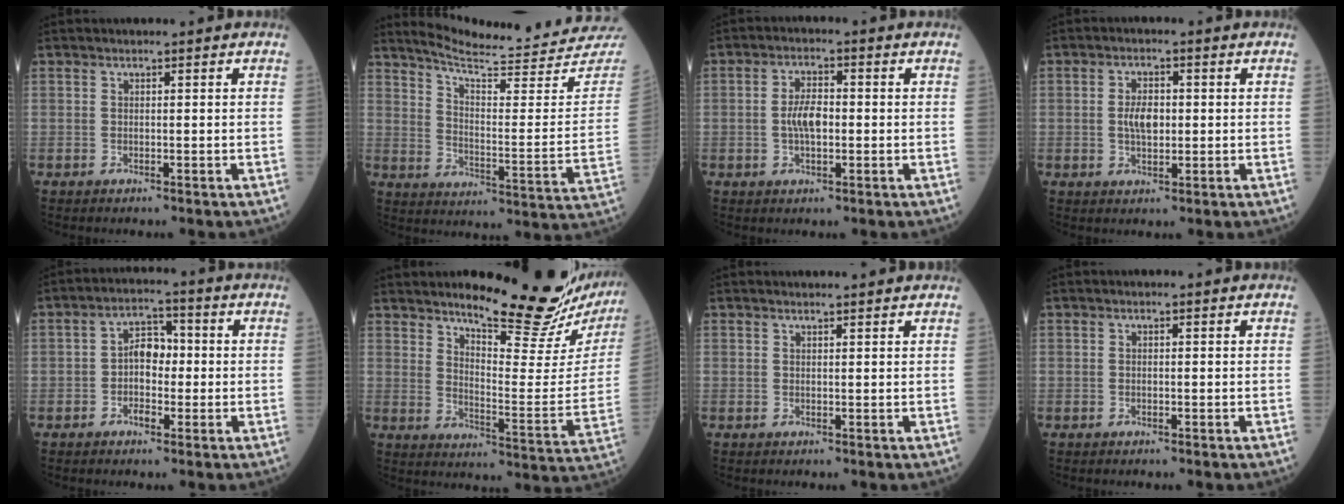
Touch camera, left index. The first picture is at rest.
{"total": 21.5, "force": [20.9, -0.4, 5.2], "torque": [-0.088, -0.112, 0.271]}
{"total": 4.4, "force": [-0.5, 1.8, 4.0], "torque": [-0.083, 0.005, -0.010]}
{"total": 3.8, "force": [0.0, 2.0, 3.3], "torque": [-0.066, 0.005, 0.002]}
{"total": 5.1, "force": [-0.6, 3.2, 3.9], "torque": [-0.069, 0.021, -0.013]}
{"total": 20.7, "force": [18.2, 1.7, 9.7], "torque": [-0.137, -0.088, 0.236]}
{"total": 3.7, "force": [3.5, 0.2, 1.1], "torque": [-0.017, 0.016, 0.040]}
{"total": 0.0}